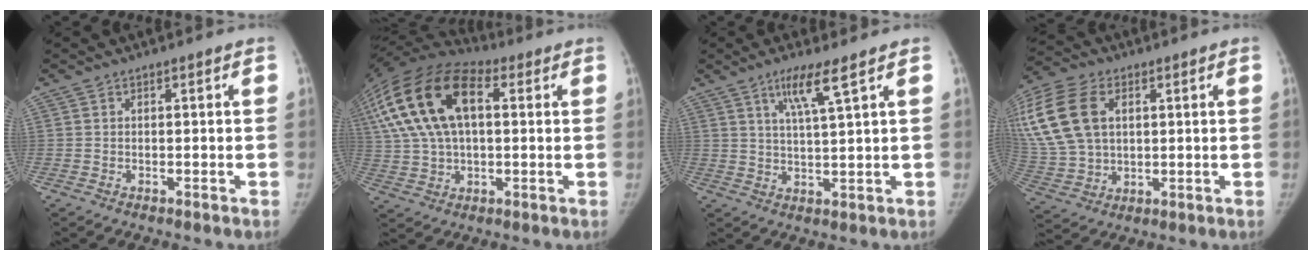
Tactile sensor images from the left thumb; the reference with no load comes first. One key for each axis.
{"total": 22.4, "fx": 5.9, "fy": 12.3, "fz": 17.7, "tx": -0.362, "ty": 0.030, "tz": 0.098}
{"total": 6.6, "fx": 3.8, "fy": 0.1, "fz": 5.4, "tx": -0.108, "ty": -0.024, "tz": 0.076}
{"total": 23.3, "fx": 7.0, "fy": 15.9, "fz": 15.5, "tx": -0.374, "ty": 0.026, "tz": 0.142}